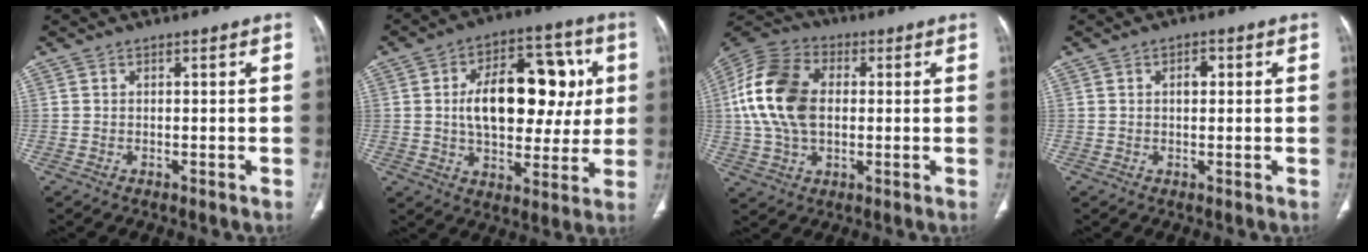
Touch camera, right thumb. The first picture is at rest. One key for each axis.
{"total": 20.6, "fx": 2.8, "fy": 12.1, "fz": 16.5, "tx": -0.206, "ty": 0.020, "tz": 0.044}
{"total": 17.0, "fx": 1.3, "fy": 11.2, "fz": 12.7, "tx": -0.250, "ty": 0.020, "tz": 0.022}
{"total": 2.2, "fx": 0.5, "fy": 1.3, "fz": 1.7, "tx": -0.020, "ty": 0.003, "tz": 0.006}